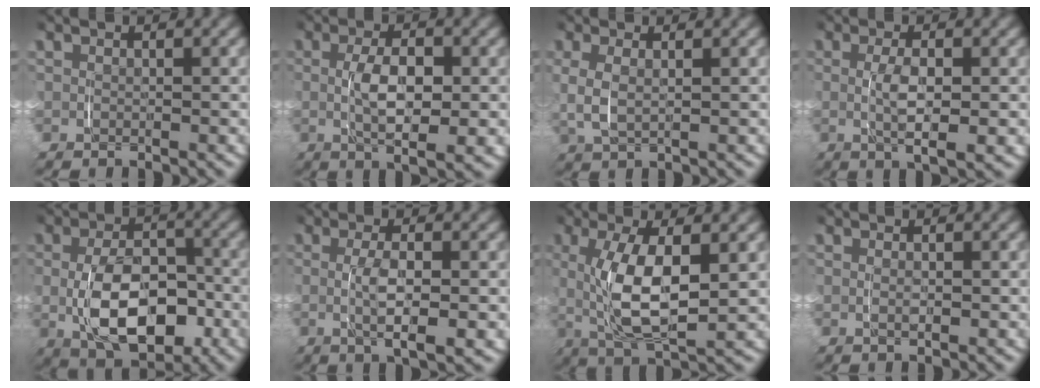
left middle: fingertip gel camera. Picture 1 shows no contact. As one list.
[{"total": 4.9, "force": [-0.4, 1.3, 4.7], "torque": [-0.081, -0.011, -0.003]}, {"total": 2.6, "force": [0.5, 1.1, 2.3], "torque": [-0.060, -0.002, 0.014]}, {"total": 3.6, "force": [-0.4, 0.4, 3.6], "torque": [-0.064, -0.008, -0.002]}, {"total": 8.5, "force": [-2.0, 4.8, 6.8], "torque": [-0.107, -0.014, -0.030]}, {"total": 3.9, "force": [-0.6, 0.4, 3.8], "torque": [-0.066, -0.005, -0.008]}, {"total": 6.6, "force": [0.4, 2.1, 6.2], "torque": [-0.121, -0.005, 0.014]}, {"total": 0.7, "force": [-0.2, -0.1, 0.7], "torque": [-0.012, -0.002, 0.000]}]